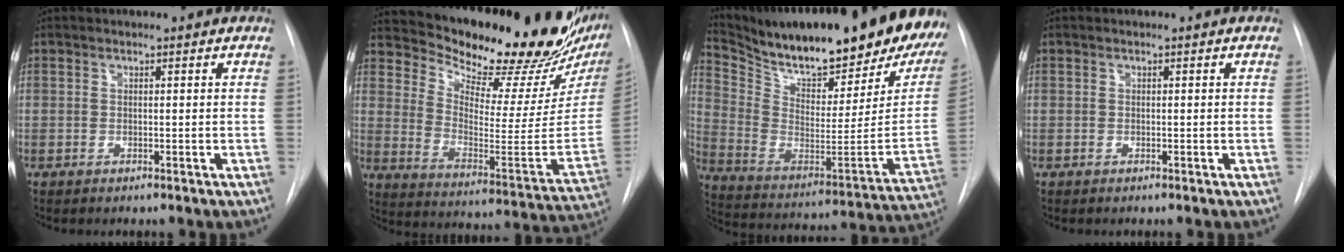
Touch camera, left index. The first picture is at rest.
{"total": 26.4, "force": [22.9, 4.6, 12.2], "torque": [-0.193, -0.085, 0.305]}
{"total": 31.3, "force": [26.0, 5.6, 16.5], "torque": [-0.292, -0.075, 0.372]}
{"total": 0.0}